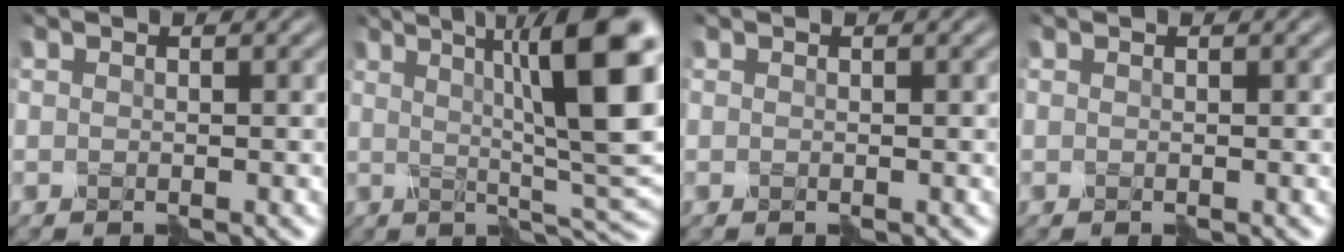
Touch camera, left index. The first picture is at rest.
{"total": 12.5, "force": [3.0, 2.8, 11.8], "torque": [-0.134, 0.004, 0.044]}
{"total": 0.0}
{"total": 0.0}